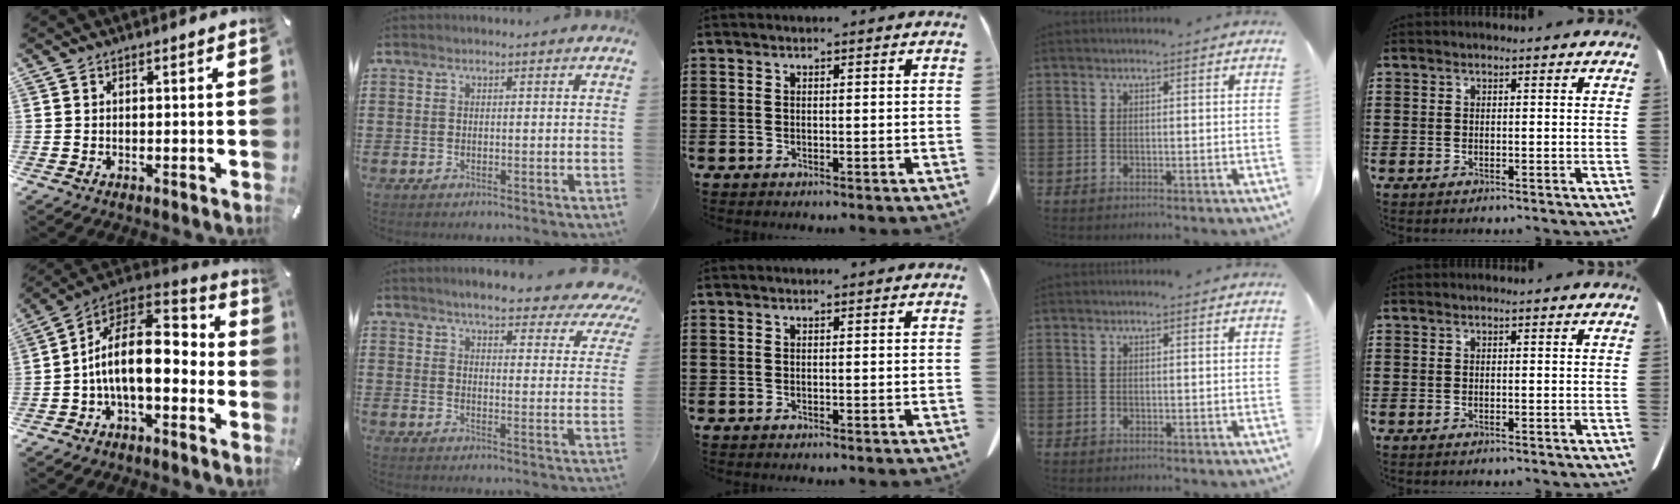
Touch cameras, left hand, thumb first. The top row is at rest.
{"thumb": {"total": 17.2, "force": [-1.8, 9.5, 14.3], "torque": [-0.254, 0.009, -0.028]}, "index": {"total": 5.6, "force": [5.1, 0.4, 2.3], "torque": [-0.057, -0.031, 0.085]}}